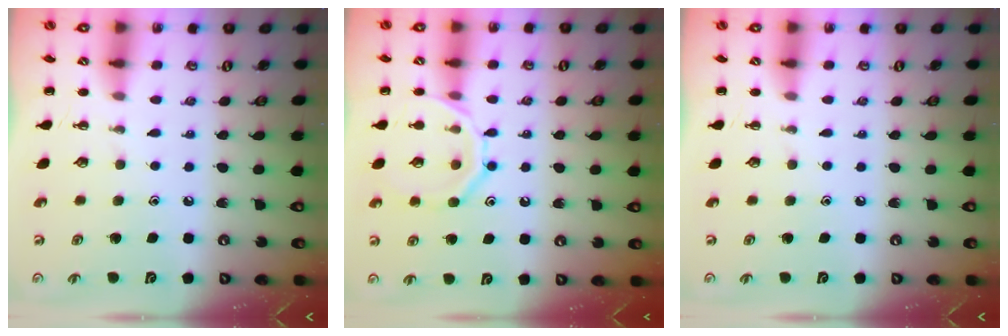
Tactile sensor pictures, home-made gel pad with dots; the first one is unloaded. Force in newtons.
{"total": 12.3, "press": 12.3, "slide": 1.1}
{"total": 0.0}